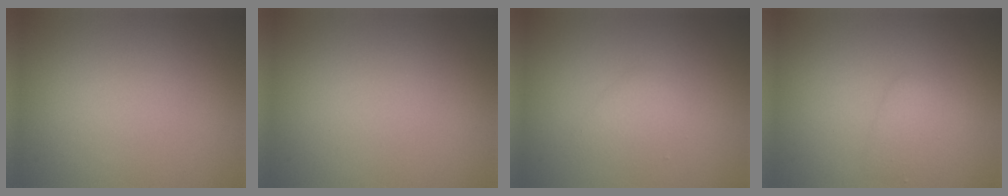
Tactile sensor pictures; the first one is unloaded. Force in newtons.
{"total": 0.0}
{"total": 1.5, "press": 1.5, "slide": 0.1}
{"total": 1.9, "press": 1.9, "slide": 0.0}